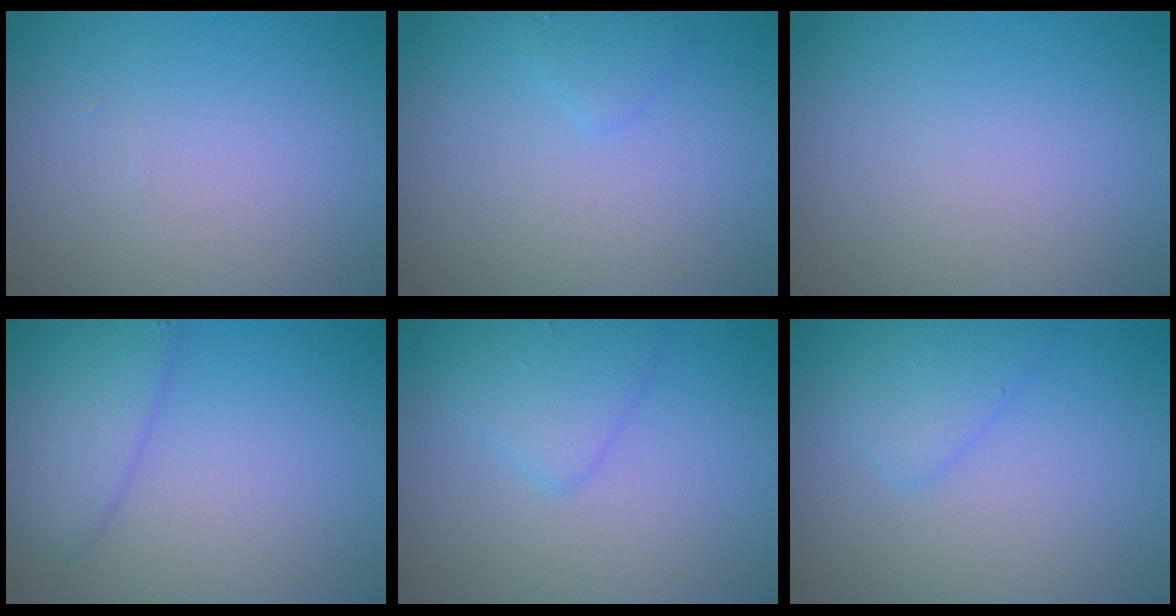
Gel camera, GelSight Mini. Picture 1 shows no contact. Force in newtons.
{"total": 1.0, "press": 1.0, "slide": 0.1}
{"total": 0.0}
{"total": 3.8, "press": 3.8, "slide": 0.2}
{"total": 2.6, "press": 2.6, "slide": 0.0}
{"total": 2.1, "press": 2.1, "slide": 0.2}